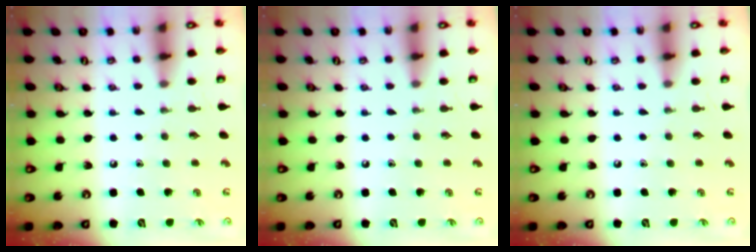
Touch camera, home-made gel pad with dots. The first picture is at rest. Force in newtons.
{"total": 0.0}
{"total": 0.0}